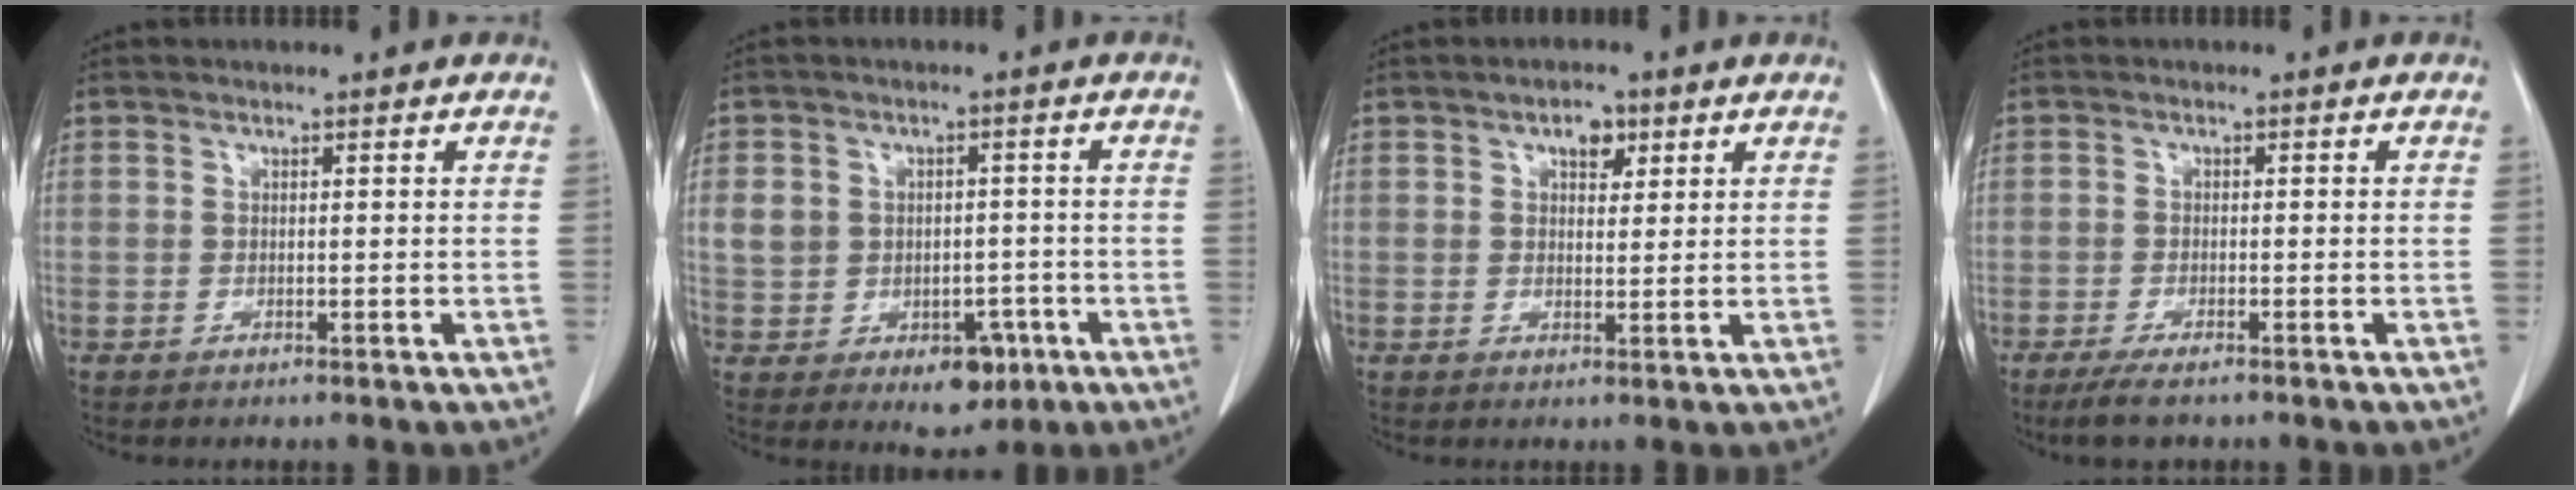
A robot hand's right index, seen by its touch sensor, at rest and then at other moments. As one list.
[{"total": 9.1, "force": [-2.3, 7.3, 5.0], "torque": [-0.063, 0.018, -0.016]}, {"total": 3.2, "force": [1.7, 1.8, 2.1], "torque": [-0.030, 0.004, 0.025]}, {"total": 4.3, "force": [-3.2, 0.8, 2.7], "torque": [-0.051, -0.009, -0.053]}]